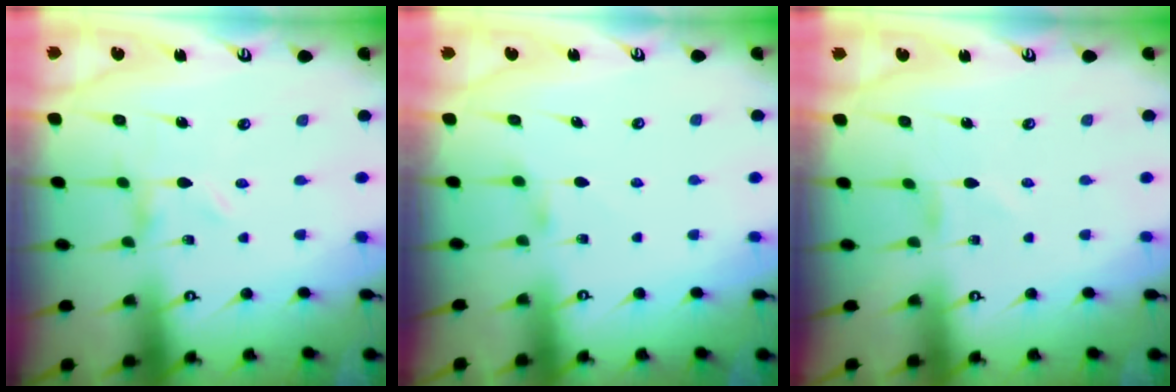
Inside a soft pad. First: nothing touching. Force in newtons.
{"total": 2.5, "press": 2.5, "slide": 0.5}
{"total": 0.0}